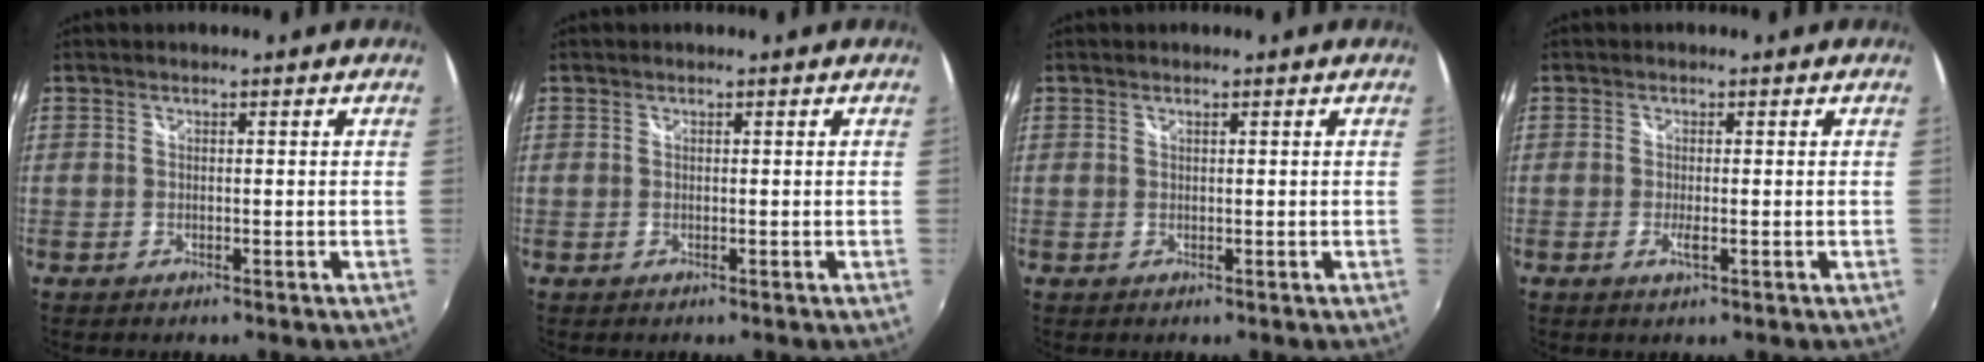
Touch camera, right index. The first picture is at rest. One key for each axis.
{"total": 0.0}
{"total": 0.0}
{"total": 1.6, "fx": -0.5, "fy": 0.0, "fz": 1.6, "tx": -0.031, "ty": -0.002, "tz": -0.007}